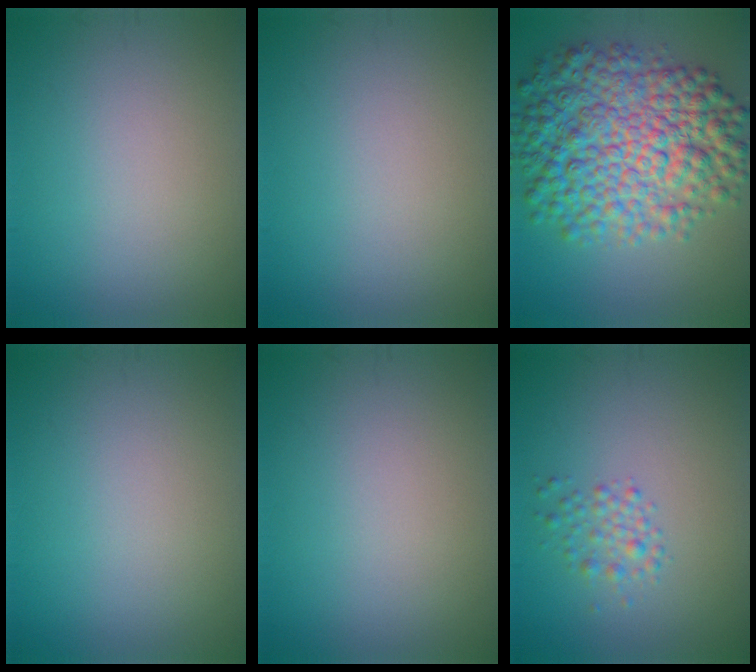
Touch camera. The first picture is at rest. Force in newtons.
{"total": 0.0}
{"total": 11.3, "press": 11.3, "slide": 0.1}
{"total": 0.0}
{"total": 0.0}
{"total": 1.8, "press": 1.8, "slide": 0.1}